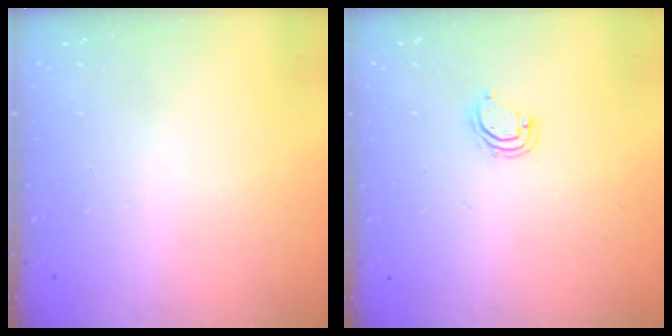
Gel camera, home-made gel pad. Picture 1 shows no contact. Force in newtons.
{"total": 4.3, "press": 4.3, "slide": 0.5}